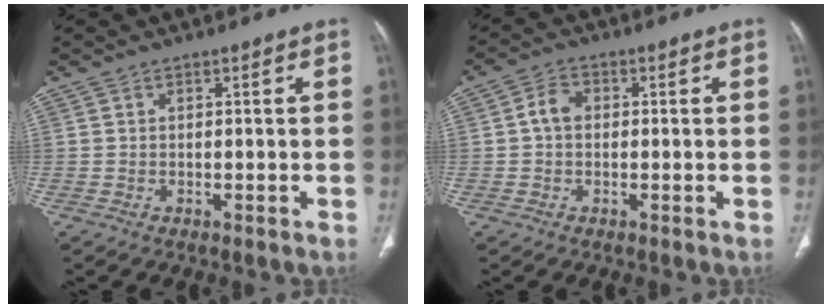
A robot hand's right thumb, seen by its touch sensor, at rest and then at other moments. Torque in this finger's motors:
{"motor_torque": [0.70, 0.86, 0.48, -0.31, 0.00]}